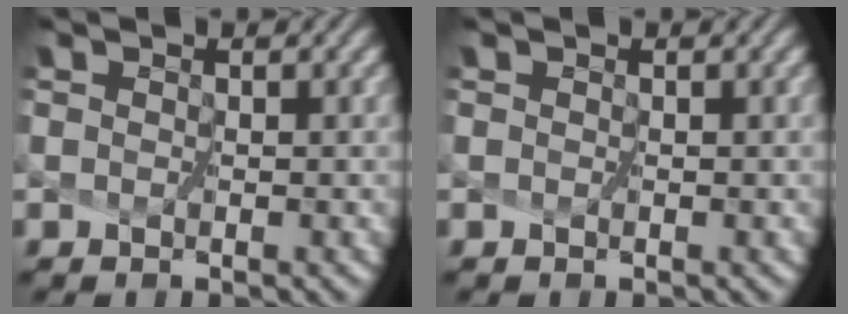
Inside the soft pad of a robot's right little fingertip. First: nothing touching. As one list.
[{"total": 0.0}]